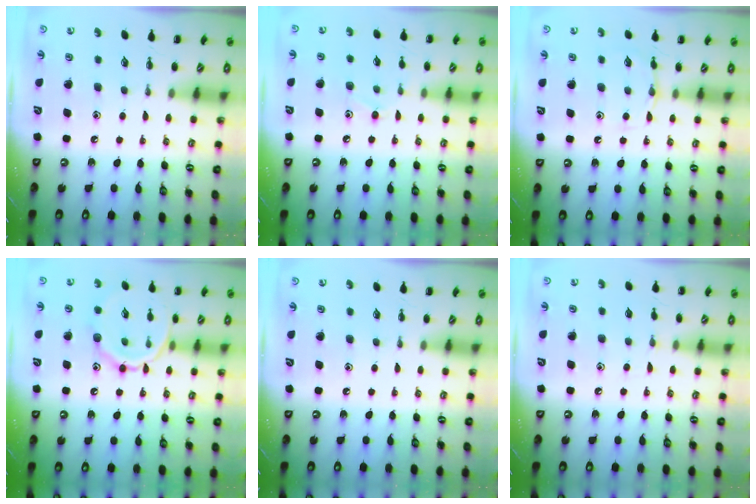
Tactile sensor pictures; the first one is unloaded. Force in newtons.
{"total": 8.1, "press": 7.7, "slide": 2.6}
{"total": 5.1, "press": 4.9, "slide": 1.5}
{"total": 12.6, "press": 12.6, "slide": 0.6}
{"total": 0.0}
{"total": 3.5, "press": 3.3, "slide": 1.1}